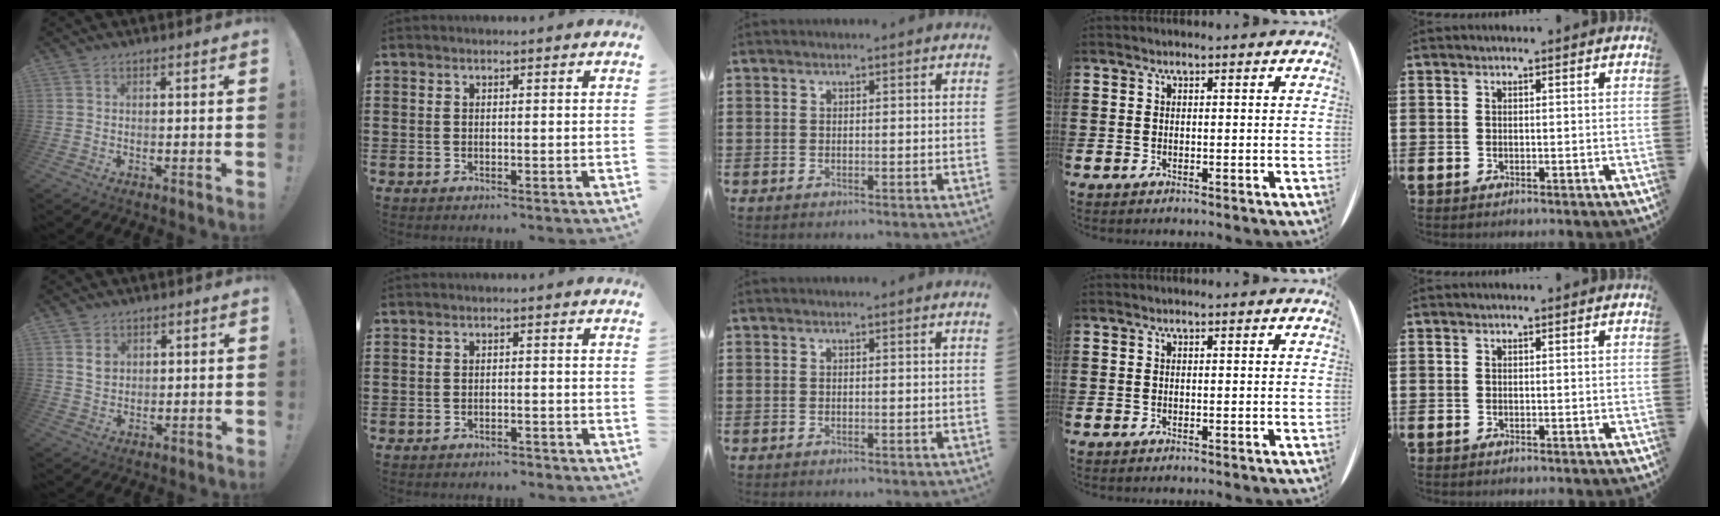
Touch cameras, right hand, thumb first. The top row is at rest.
{"thumb": {"total": 4.3, "force": [2.2, 3.5, 1.5], "torque": [-0.009, -0.008, 0.037]}, "index": {"total": 1.5, "force": [-1.4, 0.2, 0.2], "torque": [-0.009, 0.002, -0.030]}}